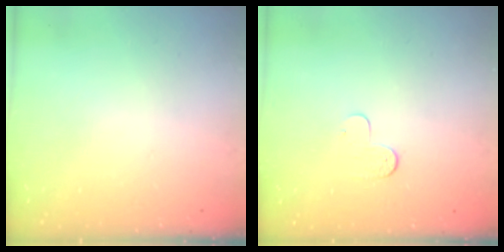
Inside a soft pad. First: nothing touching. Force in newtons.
{"total": 3.7, "press": 3.7, "slide": 0.4}